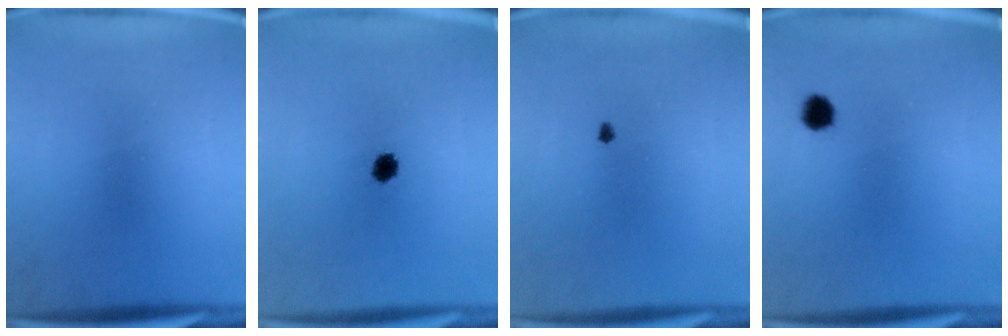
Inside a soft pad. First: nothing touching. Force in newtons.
{"total": 3.0}
{"total": 0.7}
{"total": 2.7}